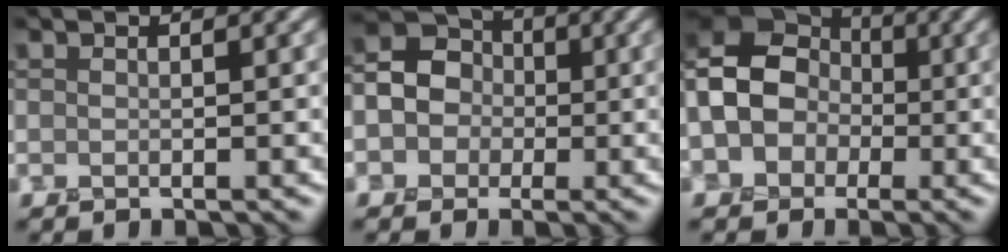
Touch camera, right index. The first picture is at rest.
{"total": 7.0, "force": [-0.1, 6.3, 2.9], "torque": [-0.053, 0.030, -0.030]}
{"total": 10.0, "force": [-1.0, 8.6, 5.1], "torque": [-0.111, 0.023, -0.054]}